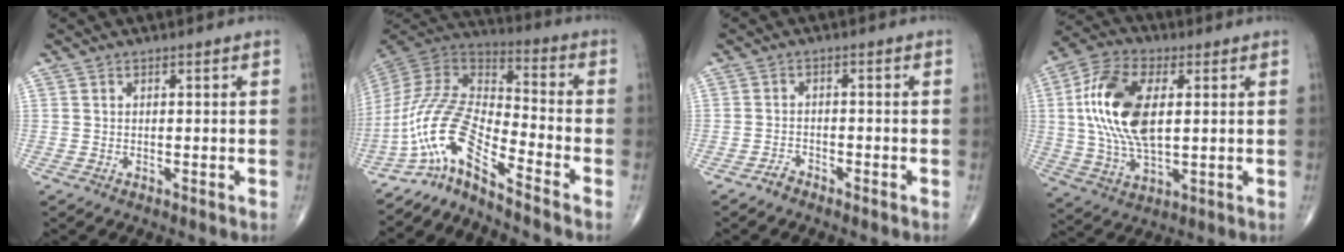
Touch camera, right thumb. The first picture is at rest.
{"total": 13.2, "force": [-9.5, 2.0, 8.9], "torque": [-0.196, 0.081, -0.191]}
{"total": 1.8, "force": [-1.6, 0.5, 0.4], "torque": [-0.007, 0.005, -0.034]}
{"total": 16.9, "force": [2.6, 8.7, 14.2], "torque": [-0.284, 0.004, 0.046]}